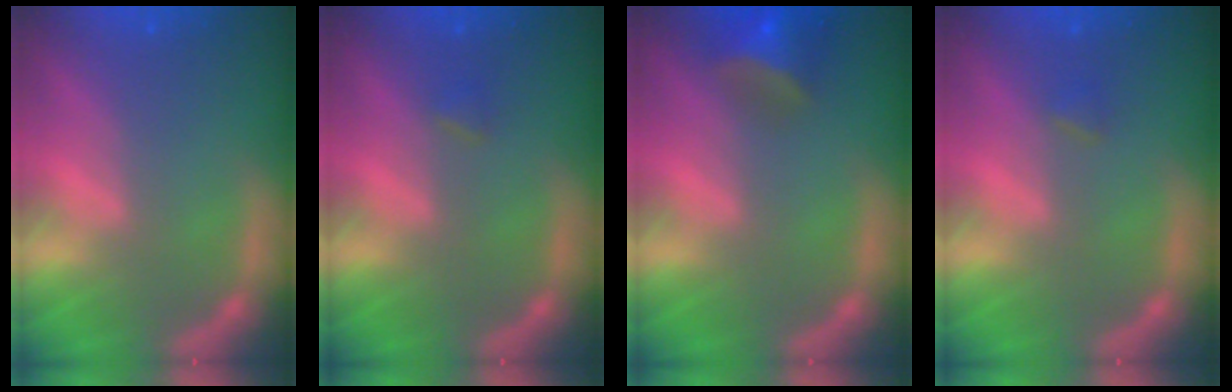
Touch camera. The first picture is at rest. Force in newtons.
{"total": 0.9}
{"total": 5.0}
{"total": 0.9}